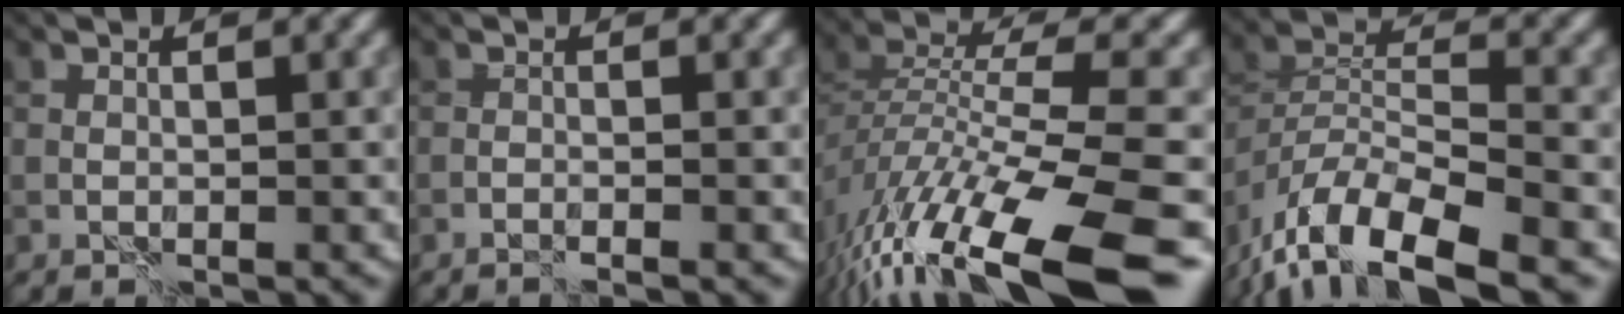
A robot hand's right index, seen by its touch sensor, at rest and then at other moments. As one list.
[{"total": 1.1, "force": [-0.8, 0.1, 0.7], "torque": [-0.014, 0.005, -0.019]}, {"total": 14.7, "force": [-9.9, 4.1, 10.1], "torque": [-0.207, -0.008, -0.157]}, {"total": 11.8, "force": [-8.5, 4.2, 7.1], "torque": [-0.131, -0.004, -0.156]}]